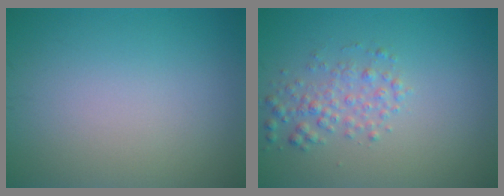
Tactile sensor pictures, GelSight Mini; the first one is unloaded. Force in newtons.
{"total": 2.2, "press": 2.2, "slide": 0.0}